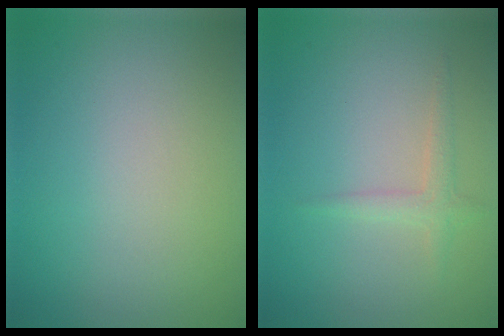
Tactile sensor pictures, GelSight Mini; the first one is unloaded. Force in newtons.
{"total": 1.5, "press": 1.5, "slide": 0.0}